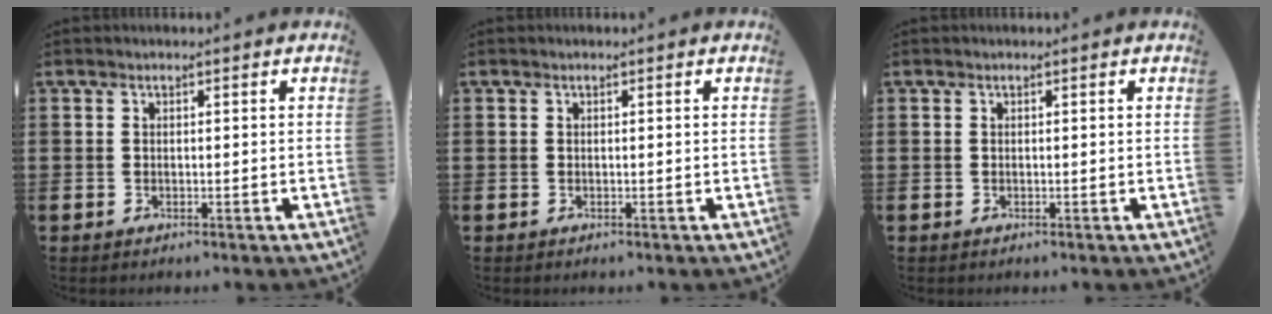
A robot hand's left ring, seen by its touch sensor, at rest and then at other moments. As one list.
[{"total": 0.0}, {"total": 0.0}]